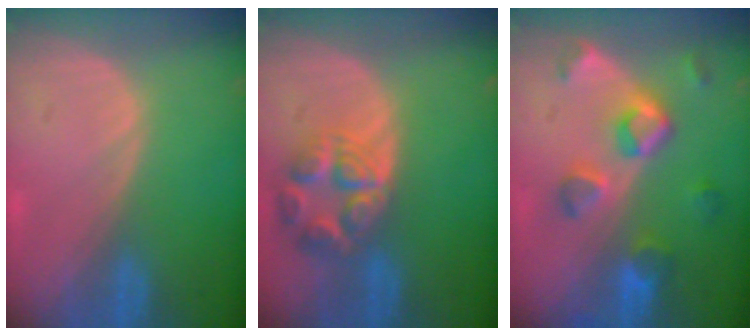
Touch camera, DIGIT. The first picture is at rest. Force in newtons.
{"total": 7.6, "press": 6.7, "slide": 3.6}
{"total": 7.8, "press": 7.1, "slide": 3.1}